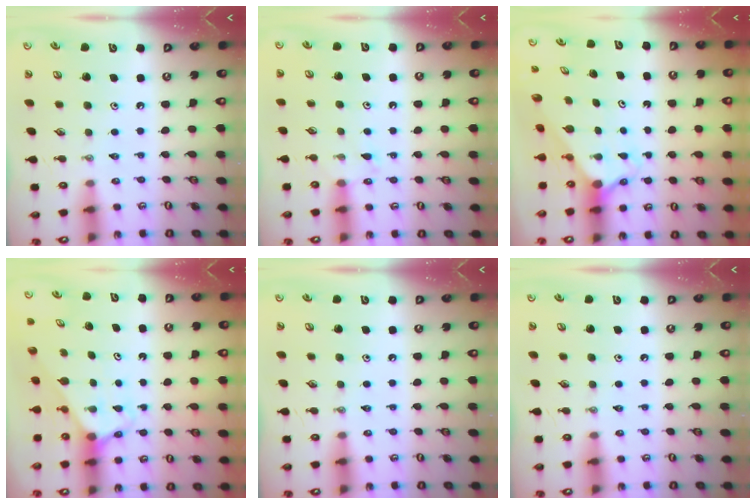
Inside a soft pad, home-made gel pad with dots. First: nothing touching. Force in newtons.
{"total": 4.8, "press": 4.8, "slide": 0.5}
{"total": 2.3, "press": 2.3, "slide": 0.2}
{"total": 2.6, "press": 2.6, "slide": 0.2}
{"total": 0.0}
{"total": 0.0}